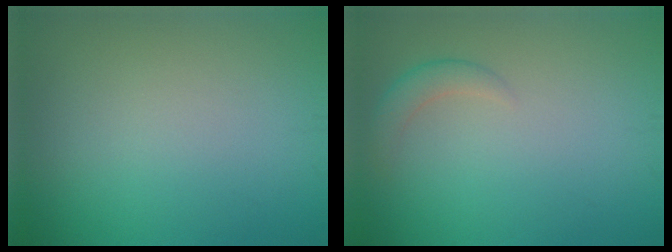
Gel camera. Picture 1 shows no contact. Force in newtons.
{"total": 1.6, "press": 1.6, "slide": 0.1}